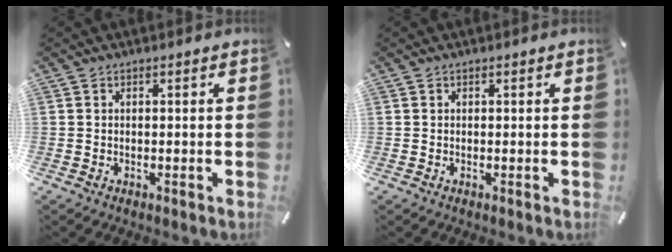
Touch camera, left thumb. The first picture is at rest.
{"total": 0.0}